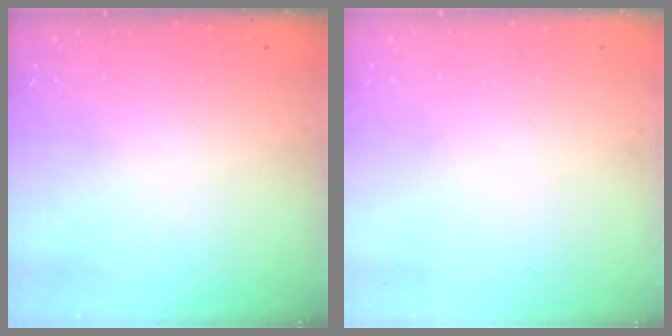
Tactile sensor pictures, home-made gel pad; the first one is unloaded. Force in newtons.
{"total": 0.0}